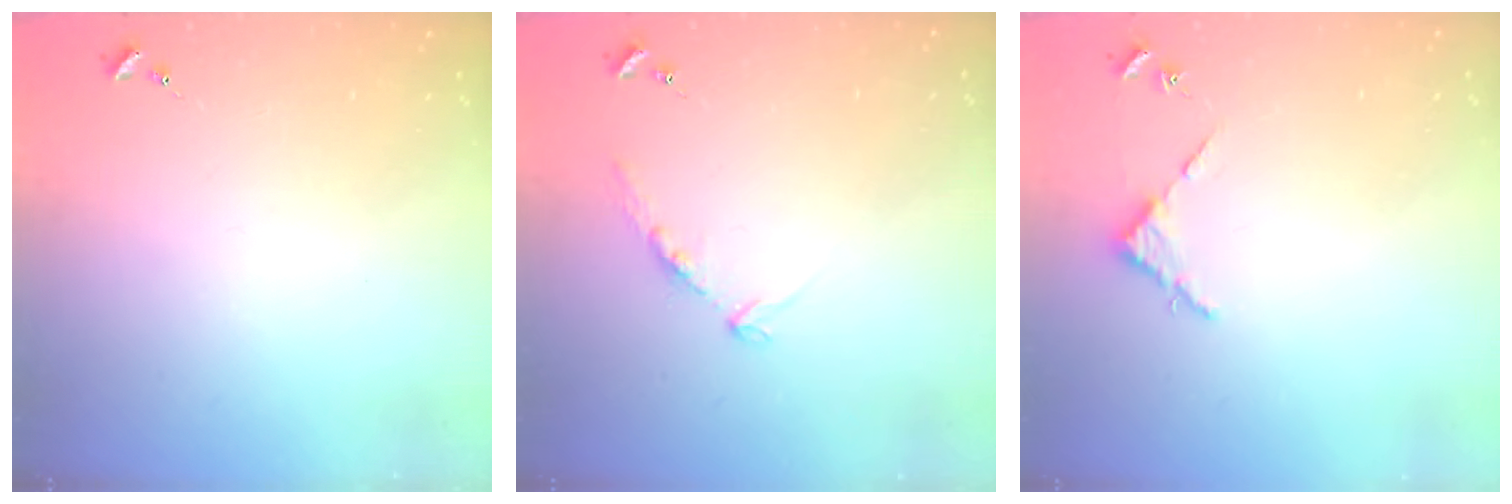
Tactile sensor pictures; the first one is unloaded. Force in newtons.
{"total": 8.3, "press": 8.2, "slide": 0.9}
{"total": 2.7, "press": 2.7, "slide": 0.3}